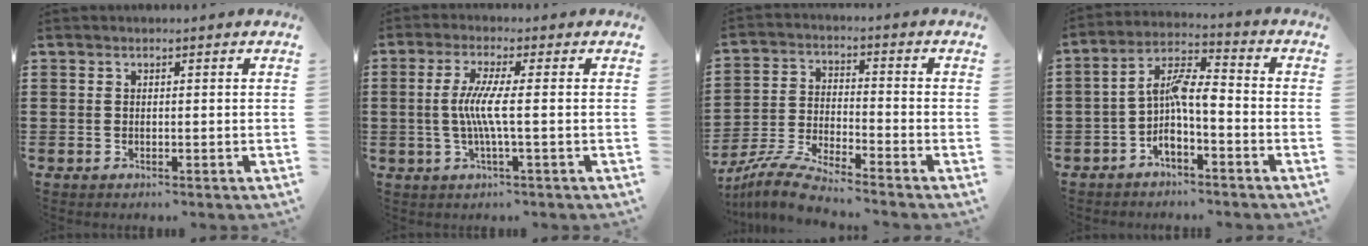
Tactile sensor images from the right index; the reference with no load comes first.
{"total": 5.5, "force": [-0.4, -0.1, 5.5], "torque": [-0.116, -0.012, -0.016]}
{"total": 7.2, "force": [-6.9, -0.1, 2.2], "torque": [-0.060, -0.004, -0.139]}
{"total": 6.6, "force": [-1.5, 2.4, 6.0], "torque": [-0.132, -0.001, -0.035]}